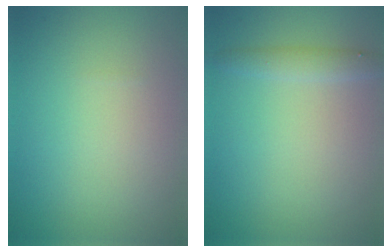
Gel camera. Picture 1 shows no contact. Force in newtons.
{"total": 1.5, "press": 1.5, "slide": 0.1}